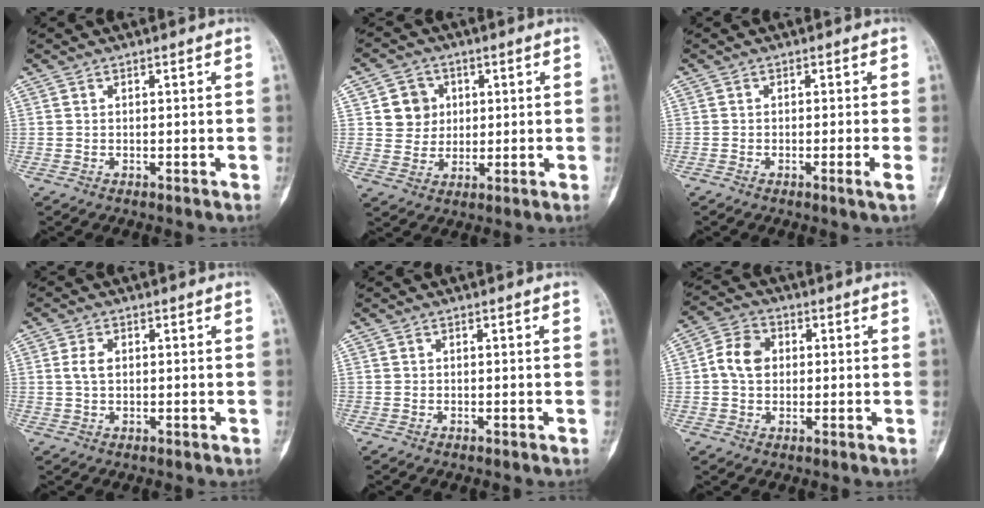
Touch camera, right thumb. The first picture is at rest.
{"total": 6.8, "force": [1.8, 6.3, 1.9], "torque": [0.002, -0.001, 0.030]}
{"total": 1.7, "force": [-0.7, -0.4, 1.5], "torque": [-0.031, -0.005, -0.016]}
{"total": 2.7, "force": [0.5, 1.7, 2.0], "torque": [-0.041, 0.006, 0.008]}
{"total": 0.0}
{"total": 6.8, "force": [0.5, 5.4, 4.1], "torque": [-0.066, 0.014, 0.001]}